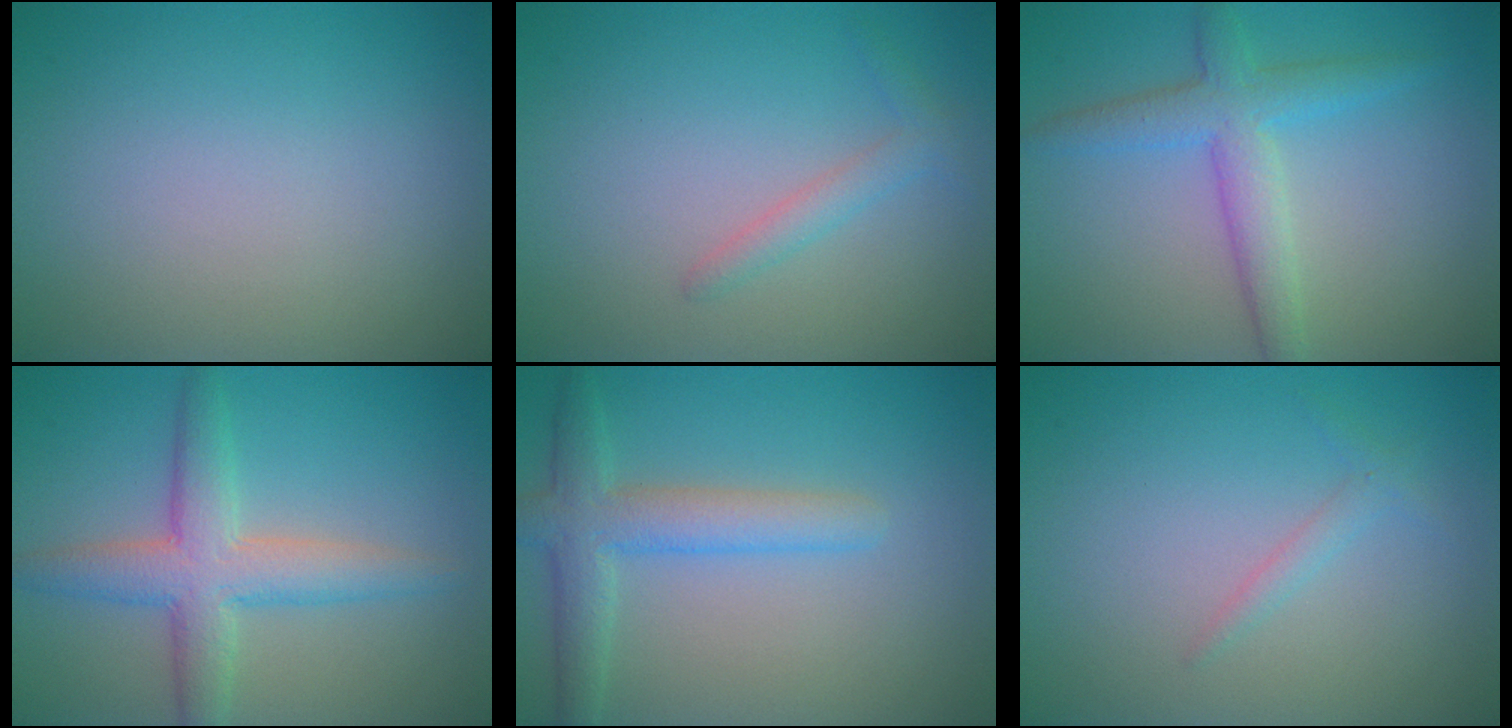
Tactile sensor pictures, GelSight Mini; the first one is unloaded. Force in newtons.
{"total": 1.5, "press": 1.5, "slide": 0.1}
{"total": 4.0, "press": 4.0, "slide": 0.1}
{"total": 5.0, "press": 5.0, "slide": 0.3}
{"total": 3.8, "press": 3.8, "slide": 0.2}
{"total": 1.1, "press": 1.1, "slide": 0.0}